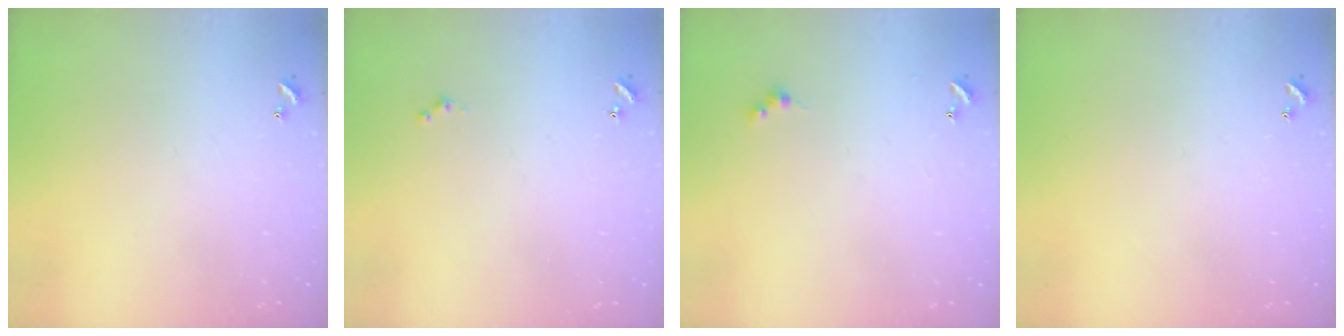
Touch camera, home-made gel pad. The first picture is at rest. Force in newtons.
{"total": 0.0}
{"total": 2.6, "press": 2.6, "slide": 0.5}
{"total": 0.0}